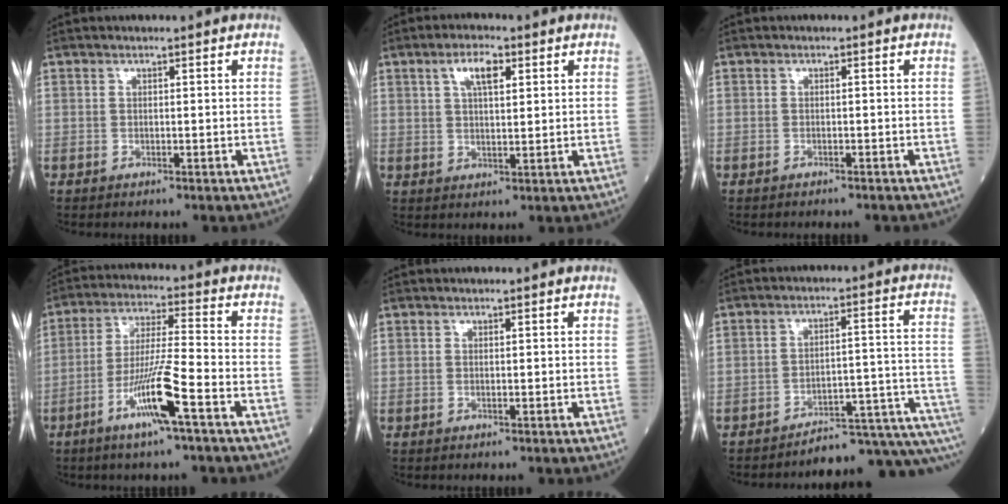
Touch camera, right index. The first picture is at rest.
{"total": 5.2, "force": [2.3, 1.8, 4.3], "torque": [-0.088, 0.008, 0.043]}
{"total": 3.4, "force": [-2.9, 1.0, 1.3], "torque": [-0.024, -0.006, -0.033]}
{"total": 10.7, "force": [-5.2, -0.2, 9.4], "torque": [-0.184, -0.010, -0.100]}
{"total": 0.0}
{"total": 13.0, "force": [-11.8, 1.7, 5.2], "torque": [-0.029, 0.060, -0.156]}